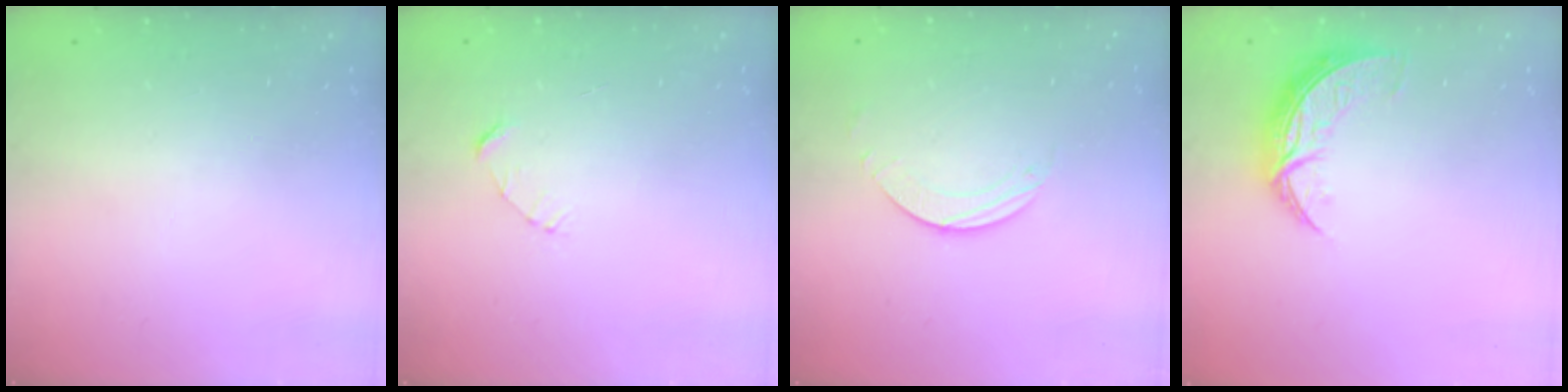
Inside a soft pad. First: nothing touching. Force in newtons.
{"total": 2.4, "press": 2.4, "slide": 0.2}
{"total": 2.0, "press": 2.0, "slide": 0.2}
{"total": 8.7, "press": 8.7, "slide": 0.4}